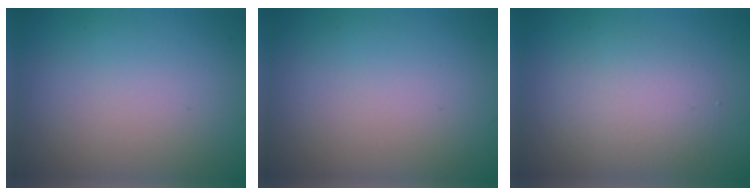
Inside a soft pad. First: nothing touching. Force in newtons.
{"total": 0.0}
{"total": 3.5, "press": 3.5, "slide": 0.2}